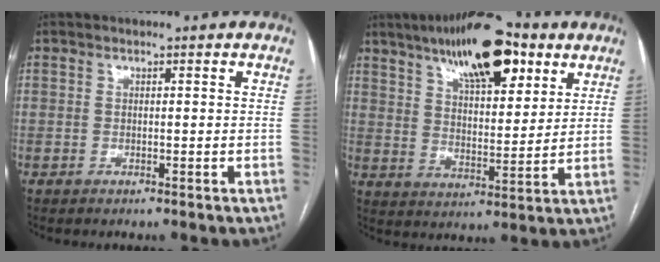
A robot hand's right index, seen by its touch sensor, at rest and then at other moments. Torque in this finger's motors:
{"motor_torque": [1.08, 1.06, 0.35, 0.13]}